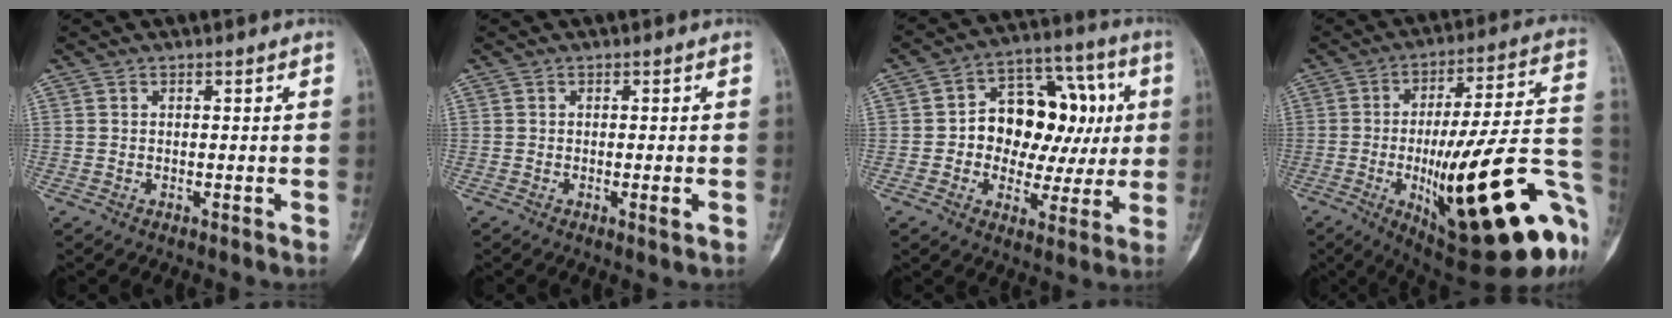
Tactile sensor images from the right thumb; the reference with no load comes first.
{"total": 1.8, "force": [-0.4, 0.2, 1.8], "torque": [-0.028, -0.006, -0.007]}
{"total": 18.1, "force": [1.6, 12.4, 13.1], "torque": [-0.130, 0.037, 0.023]}
{"total": 33.7, "force": [-9.9, 8.8, 31.0], "torque": [-0.386, 0.015, -0.133]}